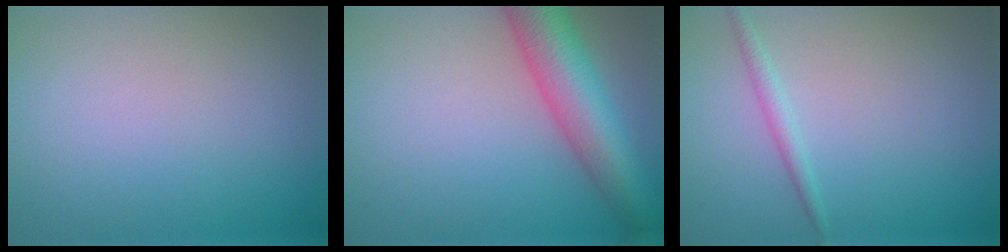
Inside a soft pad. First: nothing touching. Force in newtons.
{"total": 7.8, "press": 7.8, "slide": 0.4}
{"total": 1.3, "press": 1.3, "slide": 0.0}